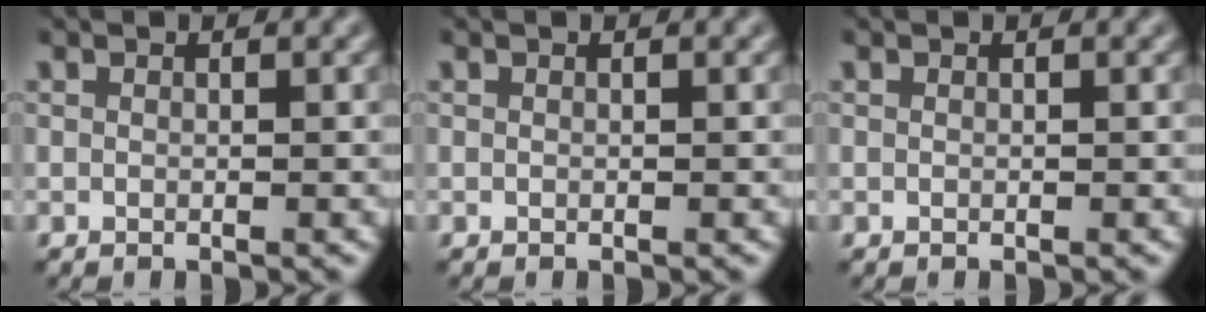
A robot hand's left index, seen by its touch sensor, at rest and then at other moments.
{"total": 0.0}
{"total": 0.0}